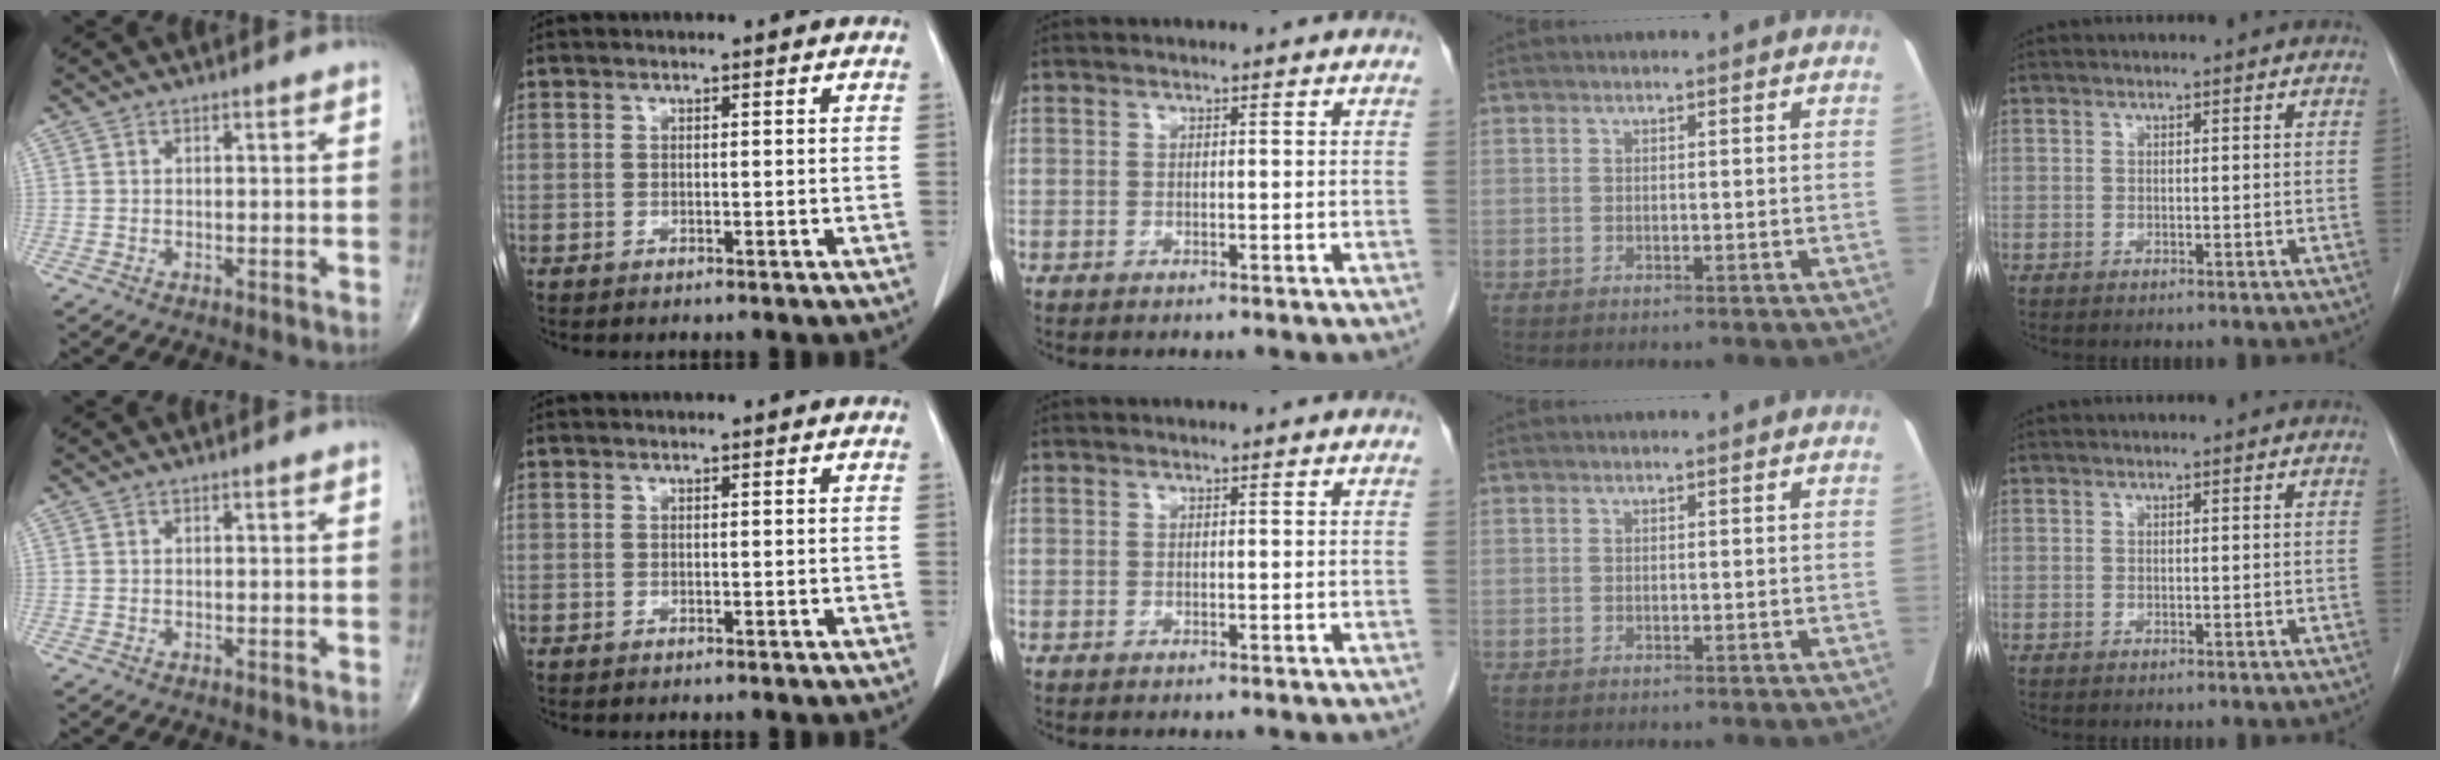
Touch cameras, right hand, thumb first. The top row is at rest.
{}